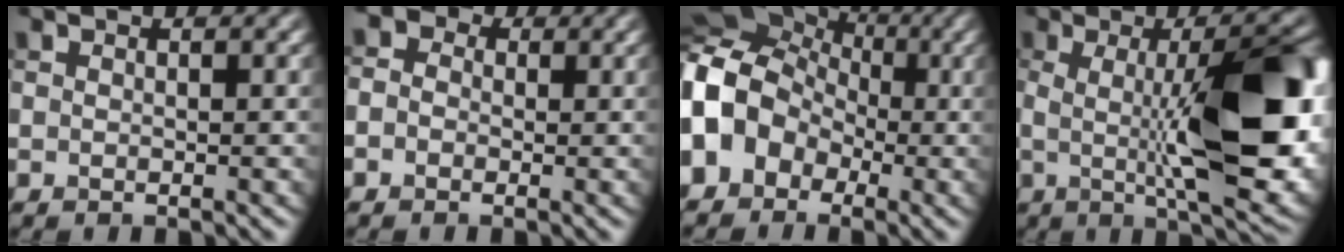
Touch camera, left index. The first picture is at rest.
{"total": 3.8, "force": [0.6, 3.2, 1.9], "torque": [-0.022, 0.018, -0.030]}
{"total": 10.1, "force": [-2.1, 8.5, 5.0], "torque": [-0.105, 0.002, -0.076]}
{"total": 13.1, "force": [-0.6, 3.3, 12.7], "torque": [-0.171, -0.008, -0.006]}